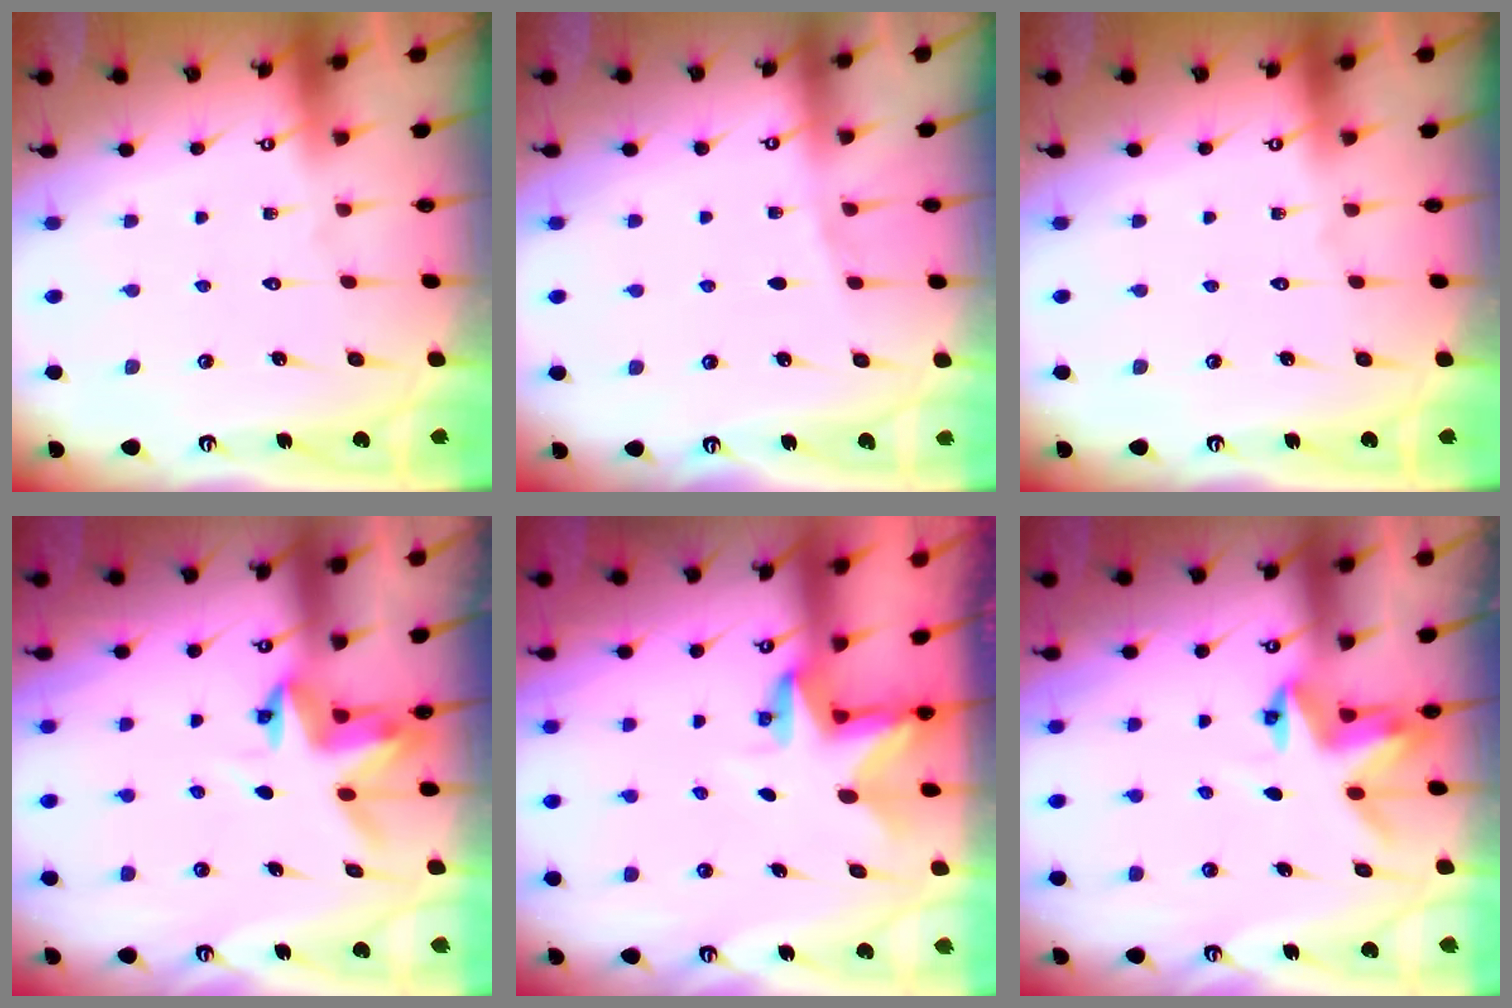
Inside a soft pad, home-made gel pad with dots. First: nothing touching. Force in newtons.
{"total": 2.1, "press": 1.9, "slide": 0.9}
{"total": 0.0}
{"total": 3.8, "press": 3.8, "slide": 0.1}
{"total": 2.8, "press": 2.8, "slide": 0.3}
{"total": 3.9, "press": 3.9, "slide": 0.4}